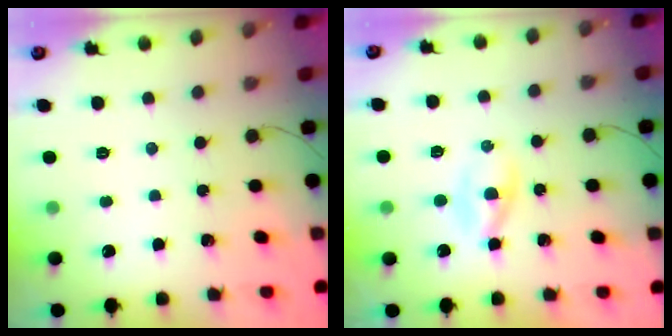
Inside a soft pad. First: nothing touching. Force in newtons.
{"total": 2.1, "press": 1.7, "slide": 1.2}